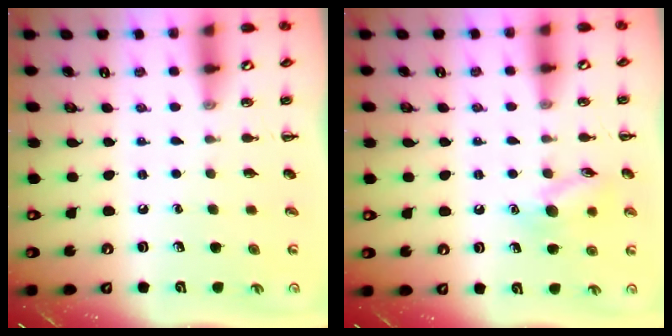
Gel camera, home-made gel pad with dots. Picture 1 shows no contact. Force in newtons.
{"total": 10.1, "press": 10.1, "slide": 1.0}